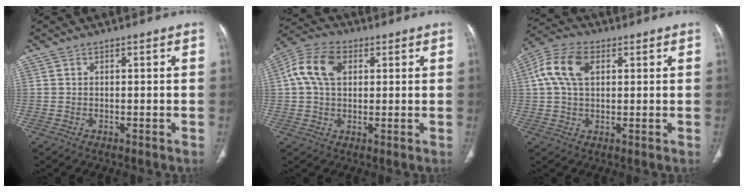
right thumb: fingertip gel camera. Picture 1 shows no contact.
{"total": 10.0, "force": [2.5, 6.7, 7.0], "torque": [-0.131, 0.019, 0.039]}
{"total": 9.6, "force": [2.6, 6.0, 7.1], "torque": [-0.144, 0.020, 0.042]}